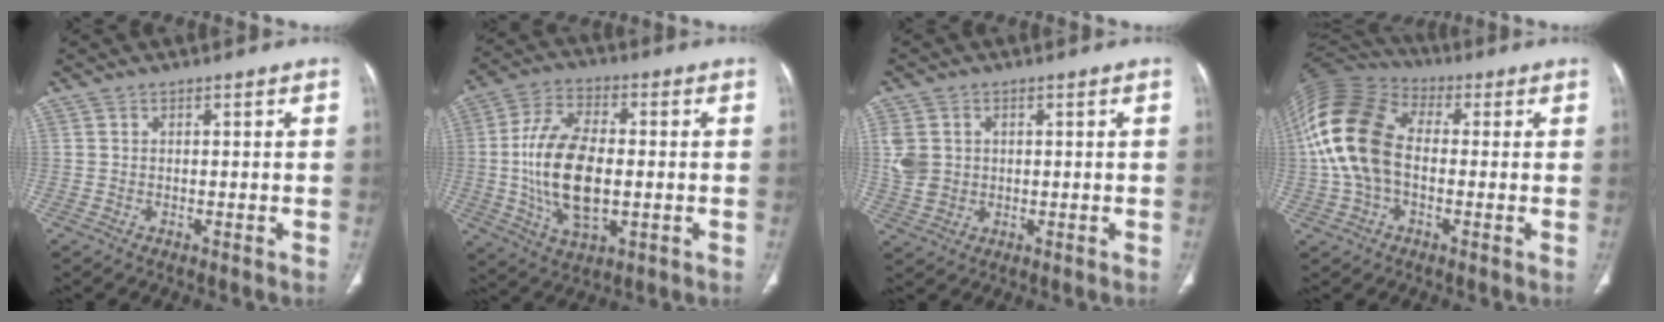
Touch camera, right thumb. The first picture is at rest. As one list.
[{"total": 16.6, "force": [-1.1, 8.7, 14.1], "torque": [-0.268, 0.005, -0.017]}, {"total": 5.9, "force": [0.9, 4.9, 3.2], "torque": [-0.057, 0.002, 0.025]}, {"total": 16.5, "force": [-0.2, 10.6, 12.6], "torque": [-0.270, 0.037, -0.011]}]